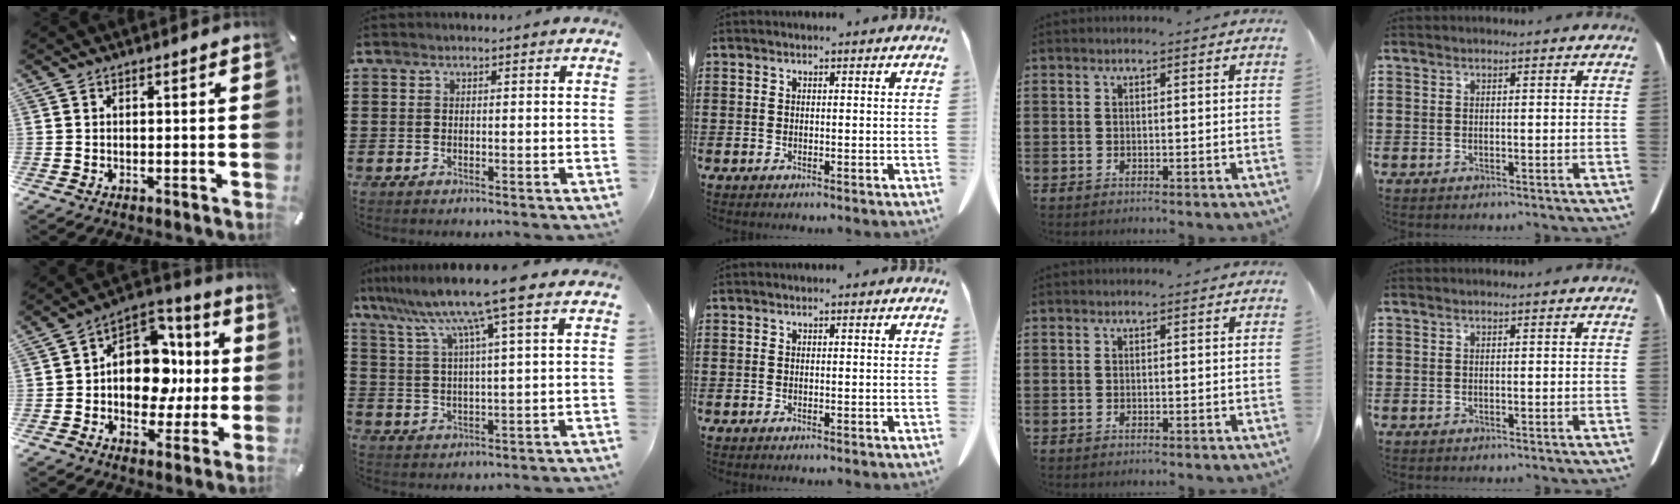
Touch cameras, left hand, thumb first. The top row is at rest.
{"thumb": {"total": 14.6, "force": [-0.4, 11.8, 8.6], "torque": [-0.129, -0.005, -0.003]}, "index": {"total": 10.5, "force": [7.5, -0.4, 7.4], "torque": [-0.167, -0.025, 0.122]}}